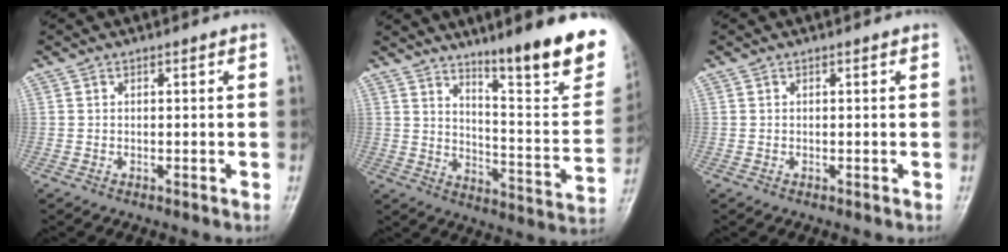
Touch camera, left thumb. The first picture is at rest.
{"total": 20.8, "force": [13.8, 3.4, 15.2], "torque": [-0.178, -0.086, 0.206]}
{"total": 0.0}